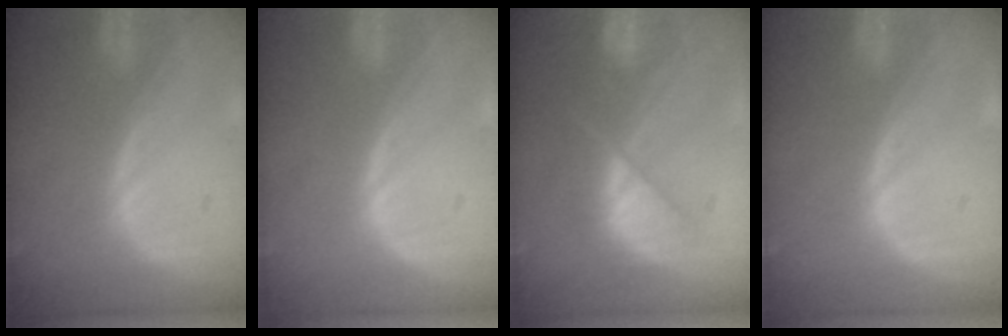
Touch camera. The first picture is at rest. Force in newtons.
{"total": 0.0}
{"total": 7.2, "press": 7.2, "slide": 0.5}
{"total": 0.0}